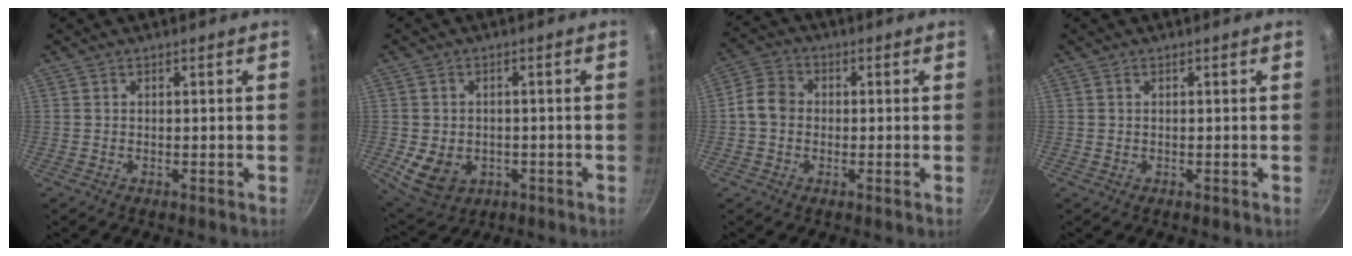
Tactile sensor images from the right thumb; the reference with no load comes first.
{"total": 8.4, "force": [-2.0, 6.5, 4.8], "torque": [-0.071, 0.001, -0.015]}
{"total": 5.5, "force": [-0.4, 4.7, 3.0], "torque": [-0.038, 0.011, -0.021]}
{"total": 0.0}